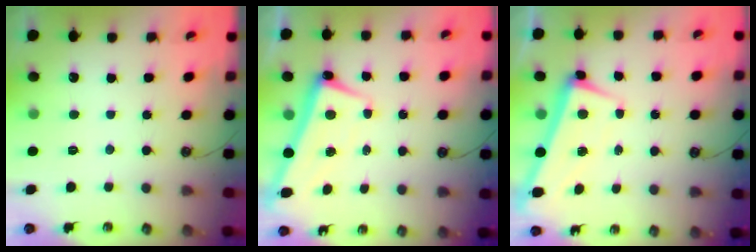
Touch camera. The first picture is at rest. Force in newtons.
{"total": 2.6, "press": 2.6, "slide": 0.3}
{"total": 1.9, "press": 1.3, "slide": 1.4}